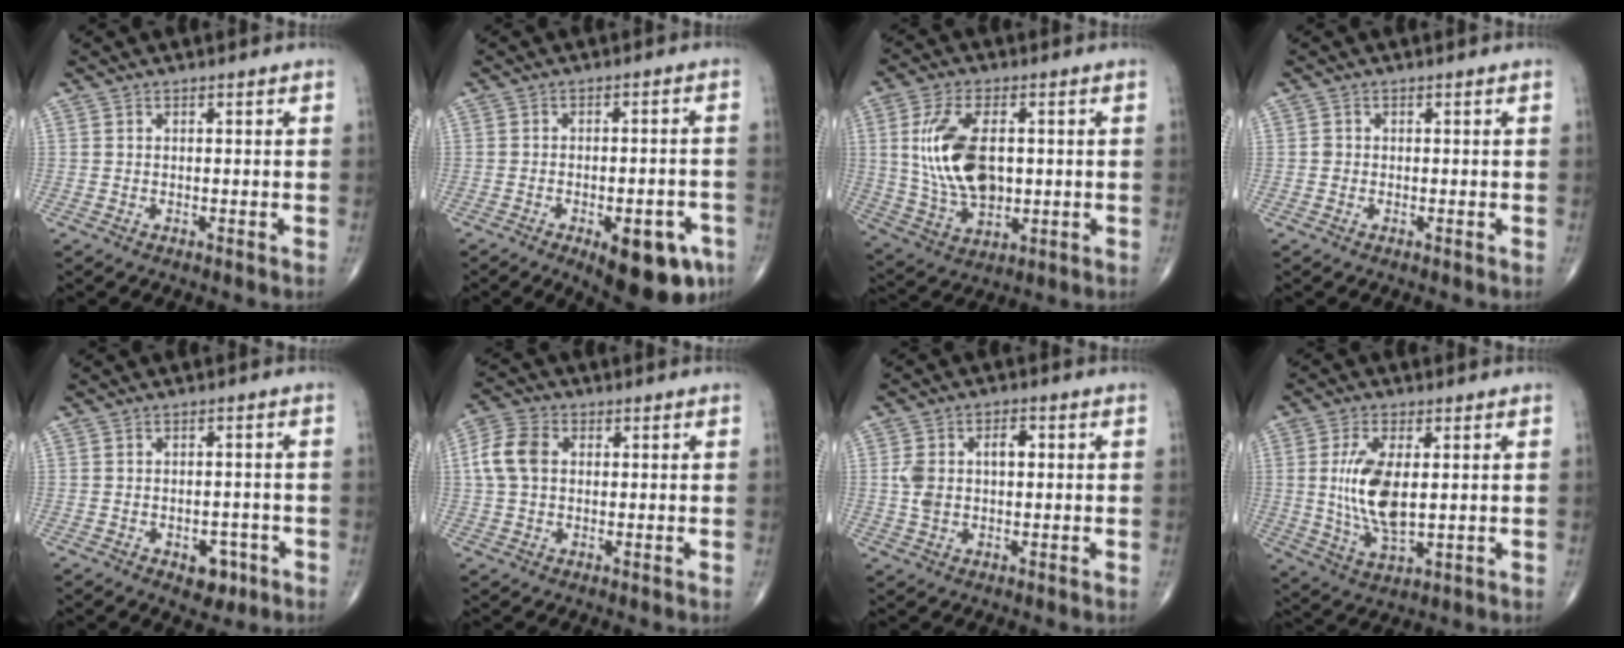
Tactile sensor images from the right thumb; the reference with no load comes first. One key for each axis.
{"total": 12.9, "fx": -6.4, "fy": 5.1, "fz": 10.0, "tx": -0.098, "ty": 0.020, "tz": -0.075}
{"total": 14.8, "fx": 1.7, "fy": 8.3, "fz": 12.1, "tx": -0.230, "ty": -0.005, "tz": 0.041}
{"total": 0.7, "fx": -0.1, "fy": 0.7, "fz": 0.1, "tx": 0.002, "ty": 0.003, "tz": -0.003}
{"total": 5.0, "fx": -2.4, "fy": 3.1, "fz": 3.2, "tx": -0.020, "ty": 0.012, "tz": -0.025}
{"total": 7.0, "fx": 0.9, "fy": 5.0, "fz": 4.8, "tx": -0.103, "ty": 0.017, "tz": 0.012}
{"total": 6.7, "fx": 0.7, "fy": 4.1, "fz": 5.3, "tx": -0.100, "ty": 0.022, "tz": 0.016}
{"total": 11.4, "fx": 1.1, "fy": 5.1, "fz": 10.1, "tx": -0.201, "ty": -0.015, "tz": 0.029}